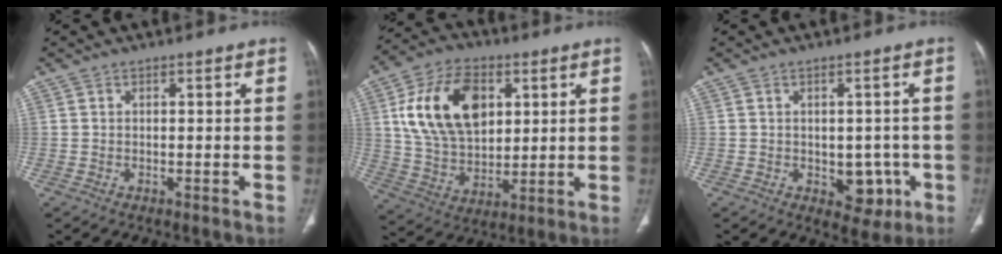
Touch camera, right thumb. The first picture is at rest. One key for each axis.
{"total": 18.7, "fx": 5.5, "fy": 12.0, "fz": 13.2, "tx": -0.208, "ty": -0.009, "tz": 0.107}
{"total": 6.3, "fx": -1.6, "fy": 4.3, "fz": 4.2, "tx": -0.017, "ty": 0.004, "tz": -0.011}